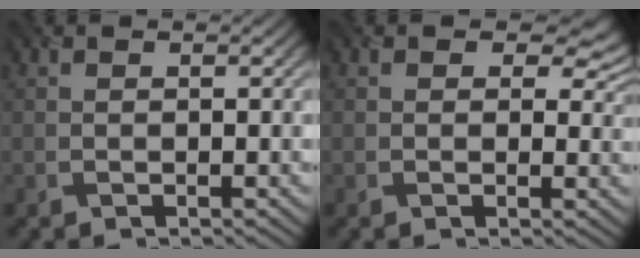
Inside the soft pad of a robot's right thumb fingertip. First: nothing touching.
{"total": 3.5, "force": [1.4, 2.4, 2.1], "torque": [-0.028, -0.009, 0.015]}